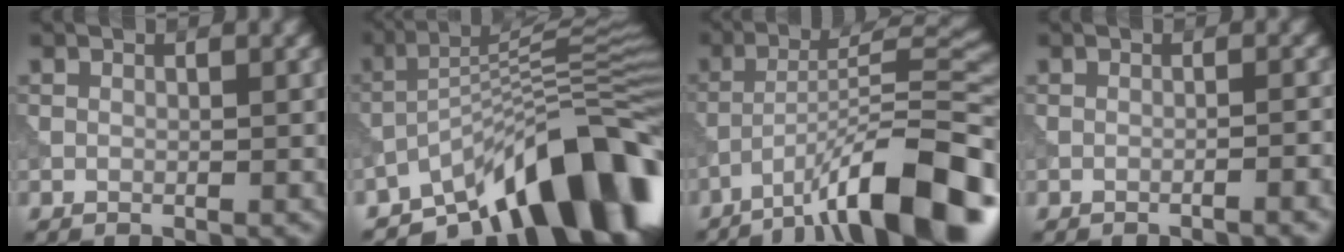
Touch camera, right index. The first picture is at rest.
{"total": 13.9, "force": [-8.8, 4.5, 9.7], "torque": [-0.120, 0.024, -0.157]}
{"total": 14.1, "force": [-8.8, 3.1, 10.5], "torque": [-0.161, 0.017, -0.147]}
{"total": 2.4, "force": [-1.2, 0.6, 2.0], "torque": [-0.020, 0.014, -0.027]}